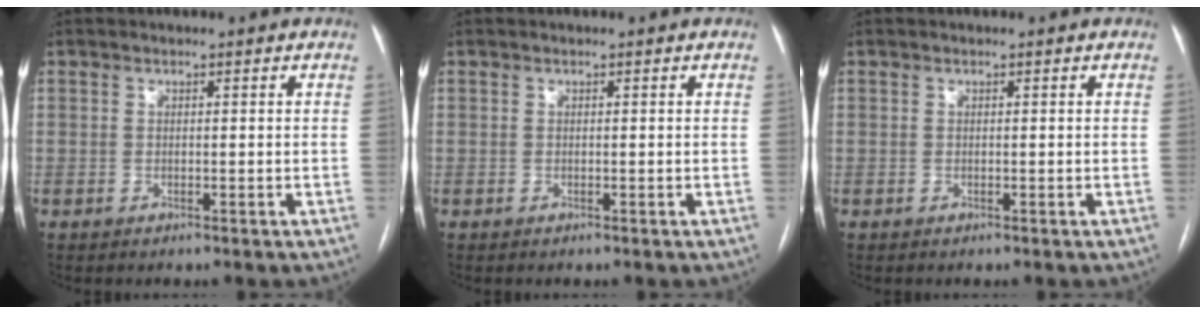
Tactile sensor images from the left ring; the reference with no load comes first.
{"total": 0.0}
{"total": 0.0}